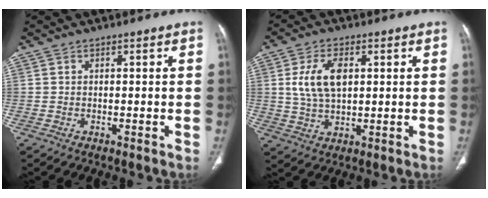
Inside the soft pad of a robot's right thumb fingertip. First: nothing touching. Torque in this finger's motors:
{"motor_torque": [0.76, 2.65, 0.89, 0.01, 0.12]}